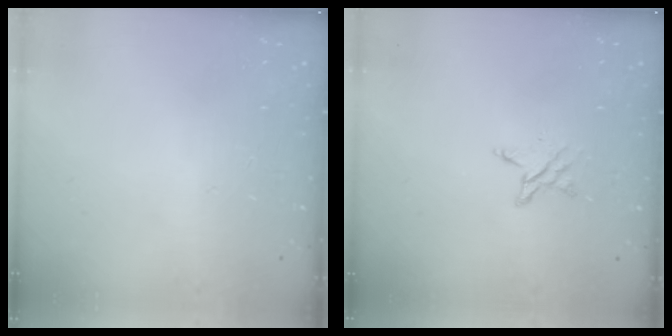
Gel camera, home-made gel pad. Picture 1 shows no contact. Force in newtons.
{"total": 3.9, "press": 3.8, "slide": 0.4}